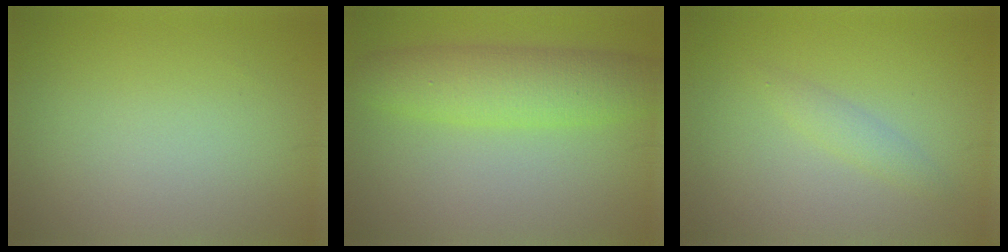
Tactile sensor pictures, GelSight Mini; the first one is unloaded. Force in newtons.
{"total": 5.6, "press": 5.6, "slide": 0.1}
{"total": 1.3, "press": 1.3, "slide": 0.0}